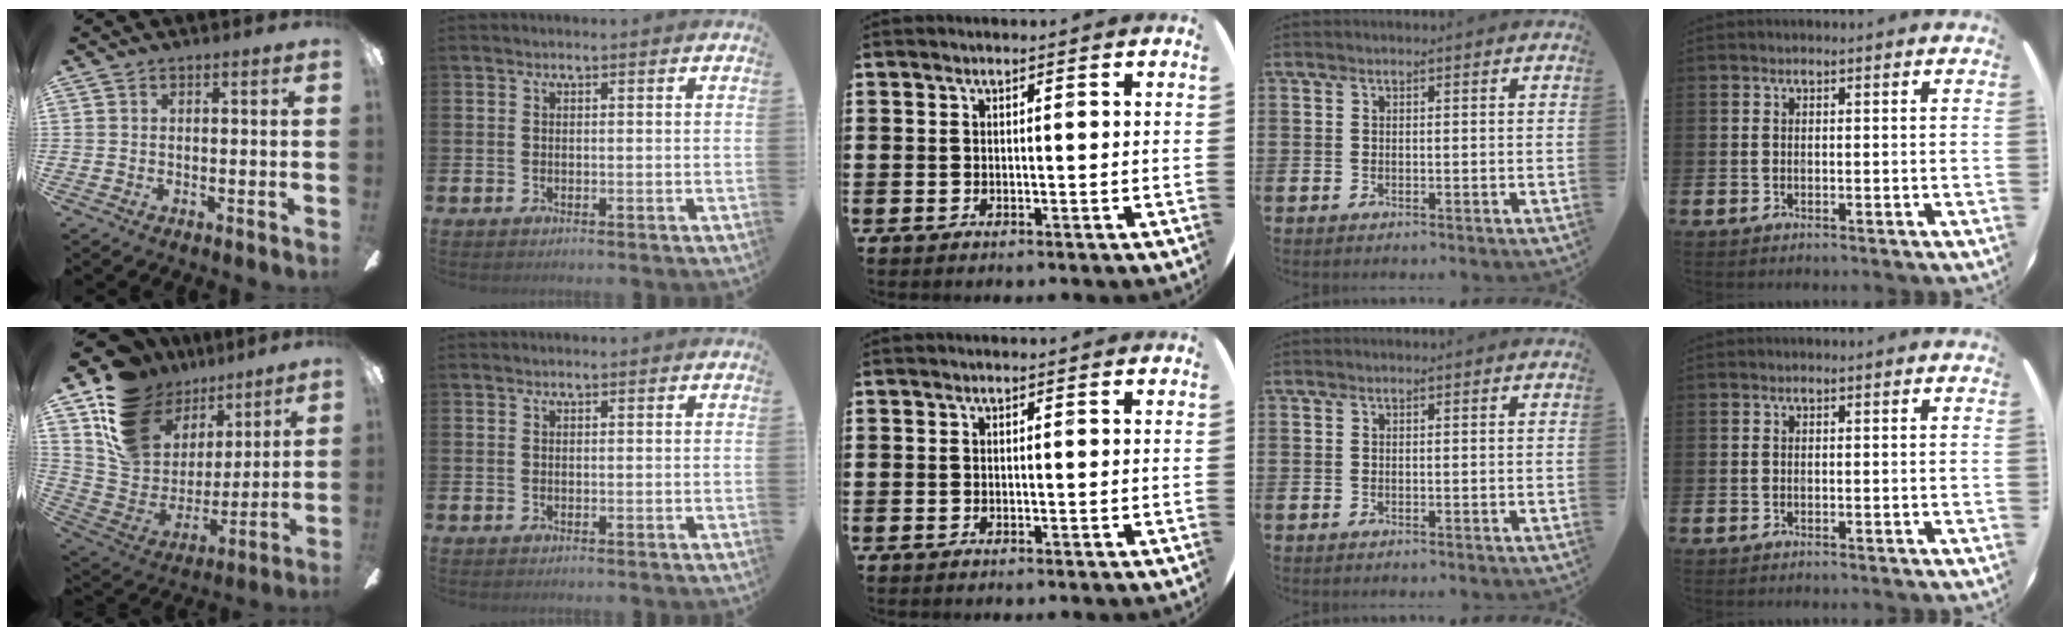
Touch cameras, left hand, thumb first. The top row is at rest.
{"thumb": {"total": 18.6, "force": [11.0, 12.7, 7.8], "torque": [-0.158, -0.062, 0.217]}}